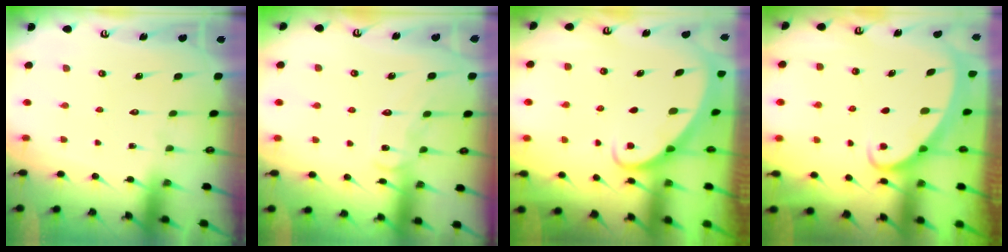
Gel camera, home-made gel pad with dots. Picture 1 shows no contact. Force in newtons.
{"total": 10.0, "press": 10.0, "slide": 0.7}
{"total": 2.4, "press": 2.4, "slide": 0.2}
{"total": 2.1, "press": 2.1, "slide": 0.0}